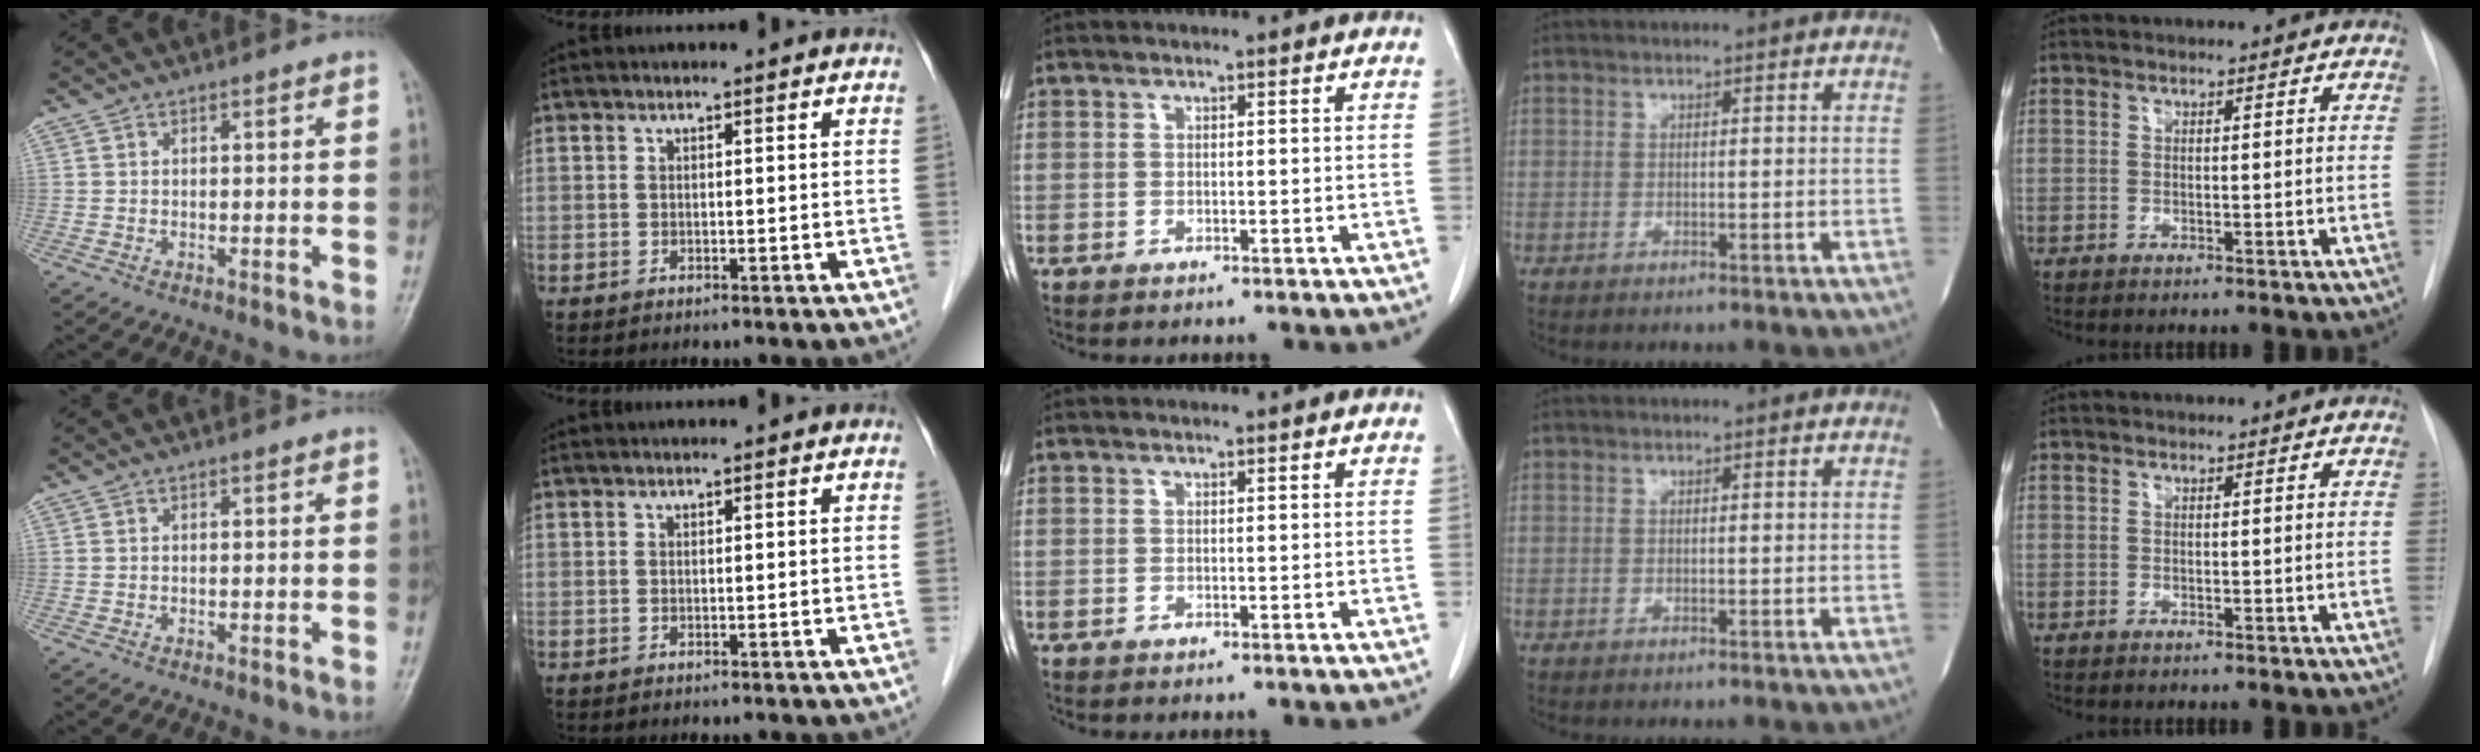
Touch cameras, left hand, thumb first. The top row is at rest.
{}